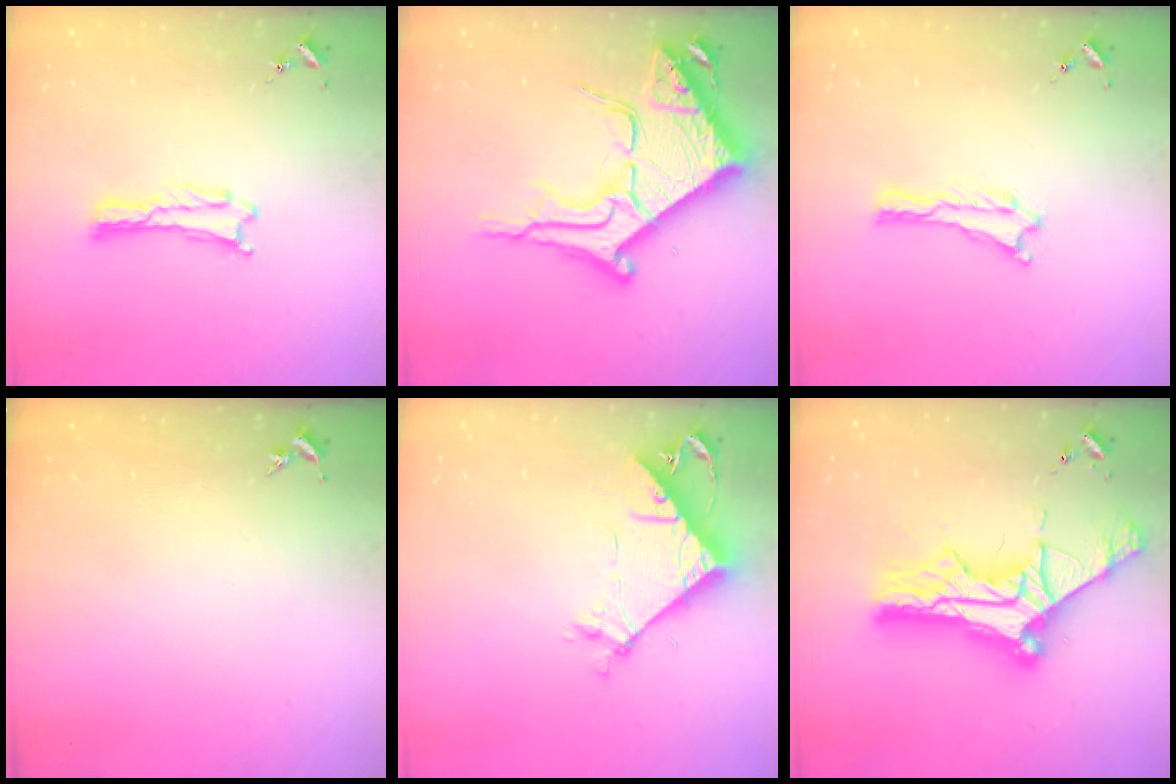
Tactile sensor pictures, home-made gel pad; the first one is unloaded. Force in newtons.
{"total": 13.9, "press": 13.9, "slide": 1.5}
{"total": 0.0}
{"total": 0.0}
{"total": 9.7, "press": 9.7, "slide": 0.8}
{"total": 14.3, "press": 14.3, "slide": 1.3}